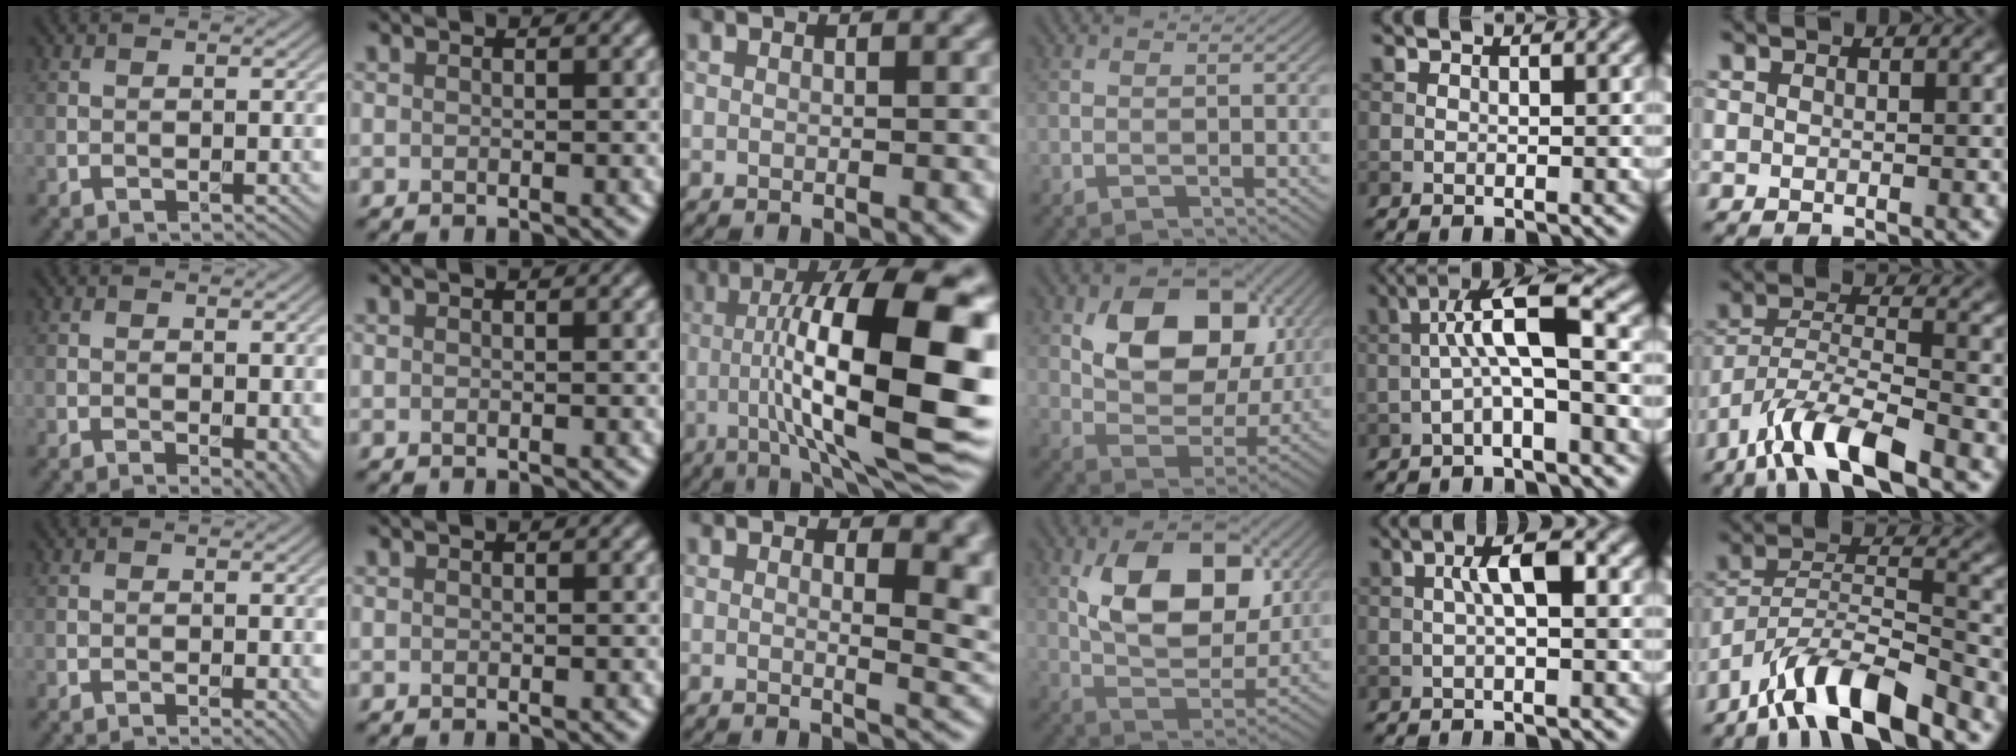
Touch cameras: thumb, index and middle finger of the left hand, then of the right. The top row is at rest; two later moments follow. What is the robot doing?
{"motion": "unscrew", "object": "dispenser bottle"}